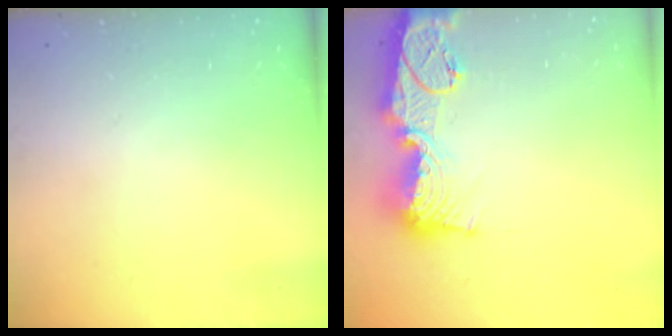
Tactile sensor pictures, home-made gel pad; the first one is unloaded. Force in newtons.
{"total": 18.5, "press": 18.4, "slide": 1.7}